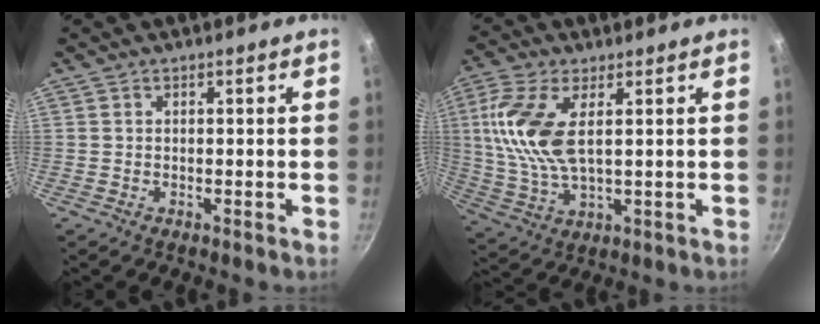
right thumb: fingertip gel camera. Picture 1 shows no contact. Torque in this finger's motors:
{"motor_torque": [0.19, 0.35, 1.77, 0.61, 0.53]}